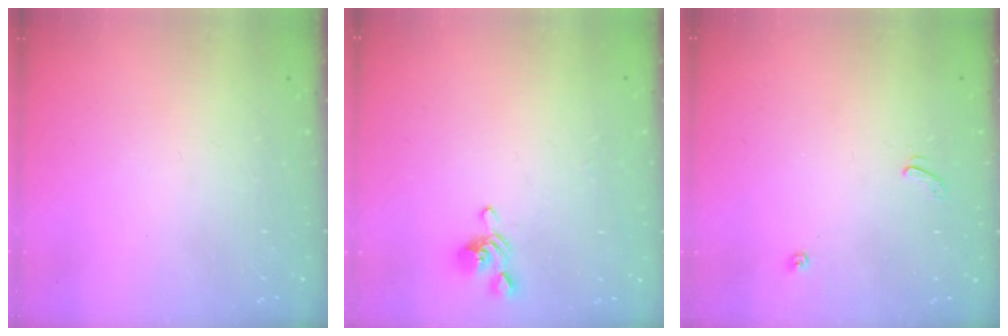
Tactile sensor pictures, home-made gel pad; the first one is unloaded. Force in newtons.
{"total": 1.1, "press": 0.8, "slide": 0.7}
{"total": 3.6, "press": 3.6, "slide": 0.3}